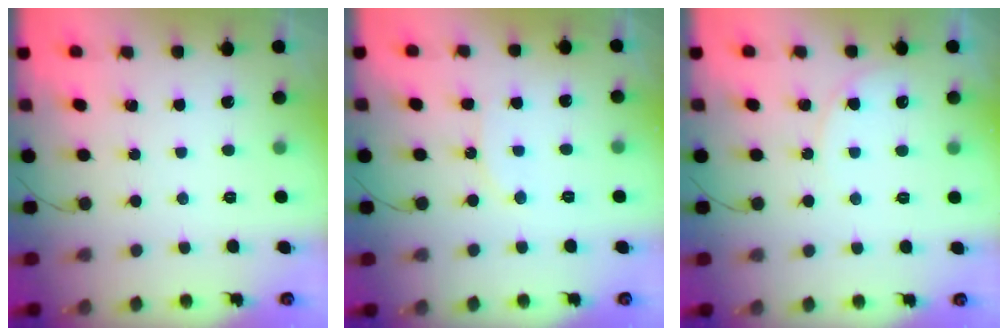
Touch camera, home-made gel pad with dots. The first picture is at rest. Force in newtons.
{"total": 6.8, "press": 6.8, "slide": 0.5}
{"total": 4.9, "press": 4.9, "slide": 0.5}